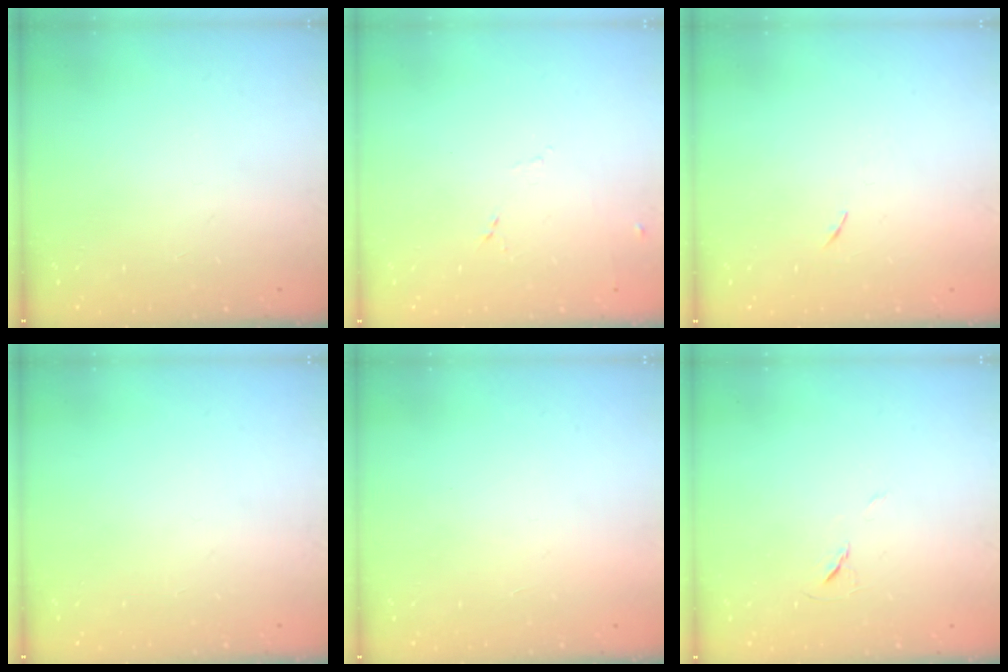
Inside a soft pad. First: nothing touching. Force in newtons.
{"total": 4.4, "press": 4.3, "slide": 1.0}
{"total": 3.7, "press": 3.6, "slide": 0.7}
{"total": 0.0}
{"total": 1.5, "press": 1.5, "slide": 0.1}
{"total": 6.0, "press": 5.5, "slide": 2.3}